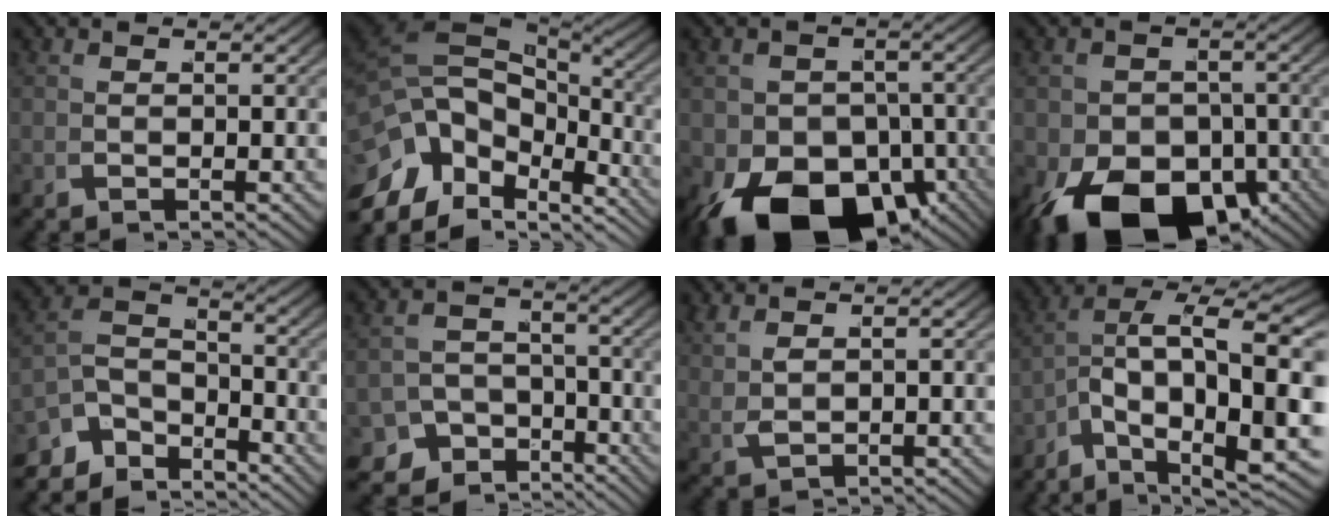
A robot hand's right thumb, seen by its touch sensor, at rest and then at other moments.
{"total": 14.0, "force": [-1.8, 9.5, 10.1], "torque": [-0.199, -0.035, -0.018]}
{"total": 16.9, "force": [-7.4, 10.8, 10.6], "torque": [-0.195, -0.082, -0.078]}
{"total": 15.2, "force": [-6.7, 9.5, 9.8], "torque": [-0.177, -0.073, -0.068]}
{"total": 7.0, "force": [-2.9, 4.5, 4.5], "torque": [-0.067, -0.013, -0.054]}
{"total": 9.8, "force": [-5.7, 7.2, 3.3], "torque": [-0.035, -0.047, -0.089]}
{"total": 2.1, "force": [1.4, 0.4, 1.5], "torque": [-0.029, 0.007, 0.032]}
{"total": 12.8, "force": [-2.1, 6.6, 10.8], "torque": [-0.187, -0.047, -0.022]}